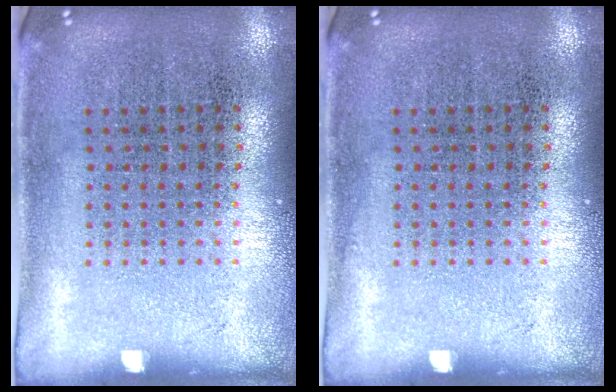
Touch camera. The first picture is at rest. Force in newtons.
{"total": 0.0}